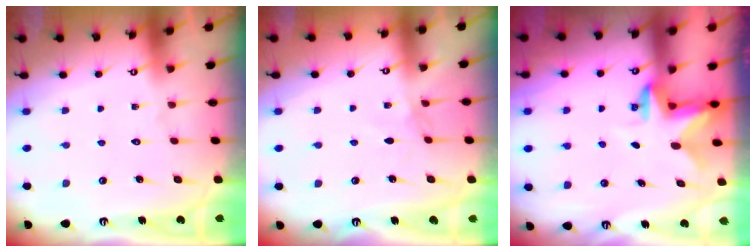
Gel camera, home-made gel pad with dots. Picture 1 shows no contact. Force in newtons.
{"total": 1.7, "press": 1.6, "slide": 0.4}
{"total": 2.5, "press": 2.5, "slide": 0.5}